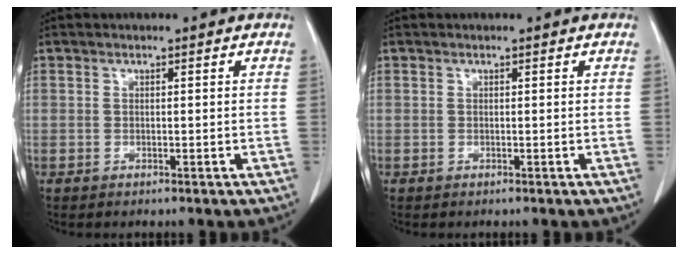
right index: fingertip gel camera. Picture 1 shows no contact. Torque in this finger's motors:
{"motor_torque": [0.11, 0.05, -0.01, 0.01]}